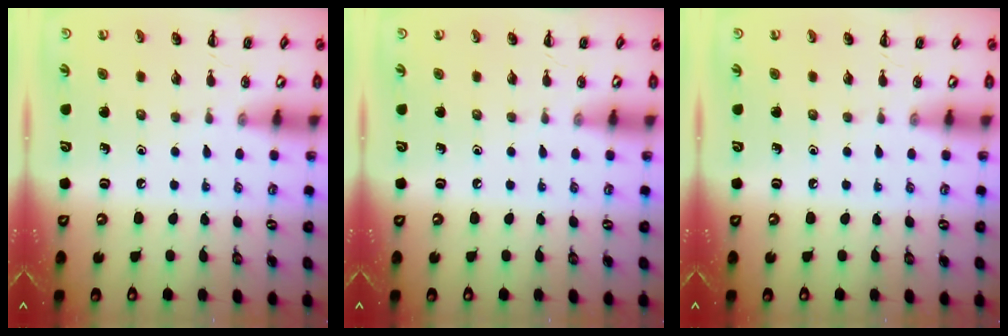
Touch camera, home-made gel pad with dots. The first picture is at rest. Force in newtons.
{"total": 0.0}
{"total": 0.0}